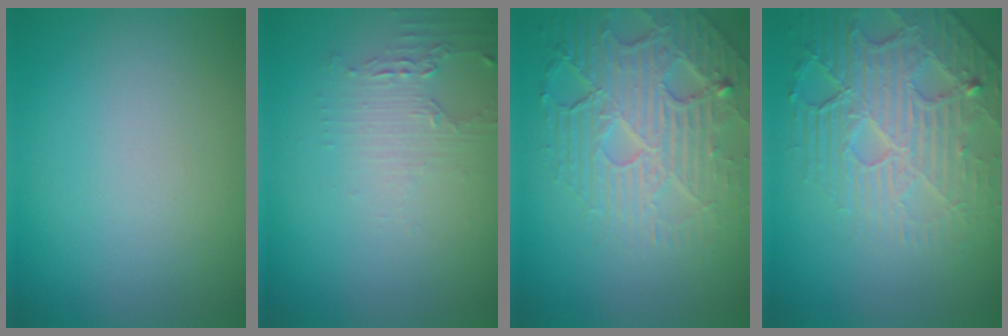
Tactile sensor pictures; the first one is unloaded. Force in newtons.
{"total": 1.7, "press": 1.7, "slide": 0.3}
{"total": 7.3, "press": 5.3, "slide": 5.1}
{"total": 6.1, "press": 5.0, "slide": 3.6}